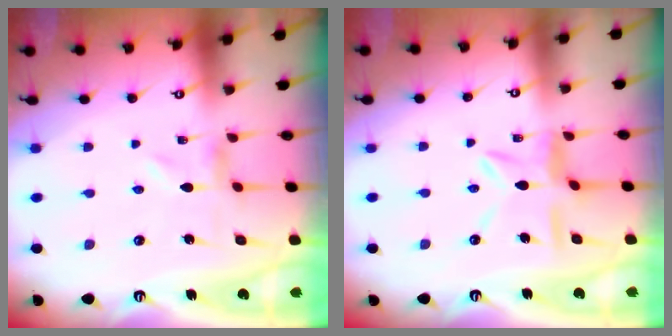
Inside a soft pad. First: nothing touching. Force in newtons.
{"total": 10.0, "press": 10.0, "slide": 0.8}